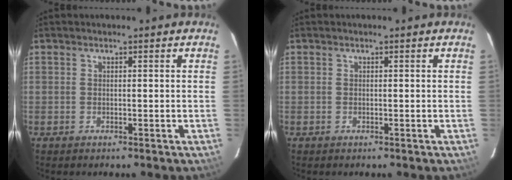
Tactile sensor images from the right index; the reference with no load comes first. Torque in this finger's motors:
{"motor_torque": [0.01, 0.00, 0.02, 0.00]}